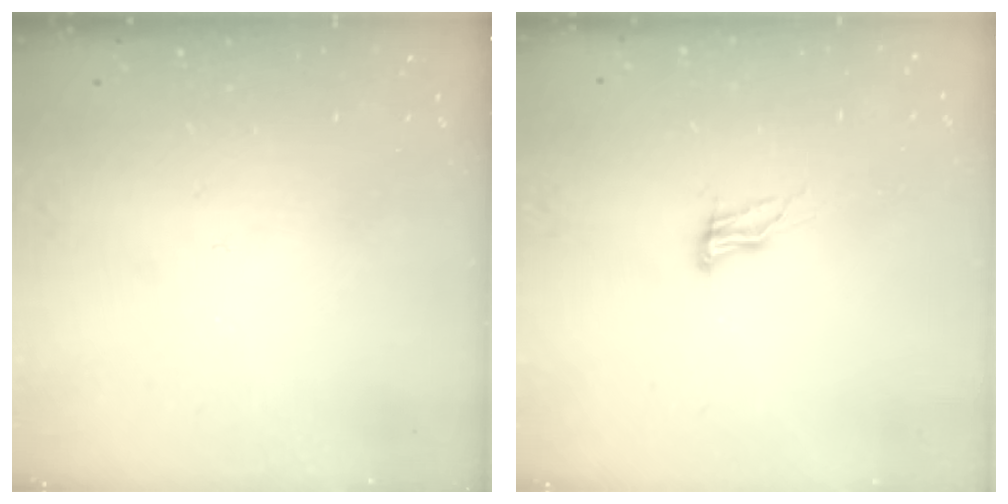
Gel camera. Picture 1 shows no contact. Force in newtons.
{"total": 7.9, "press": 7.6, "slide": 2.2}